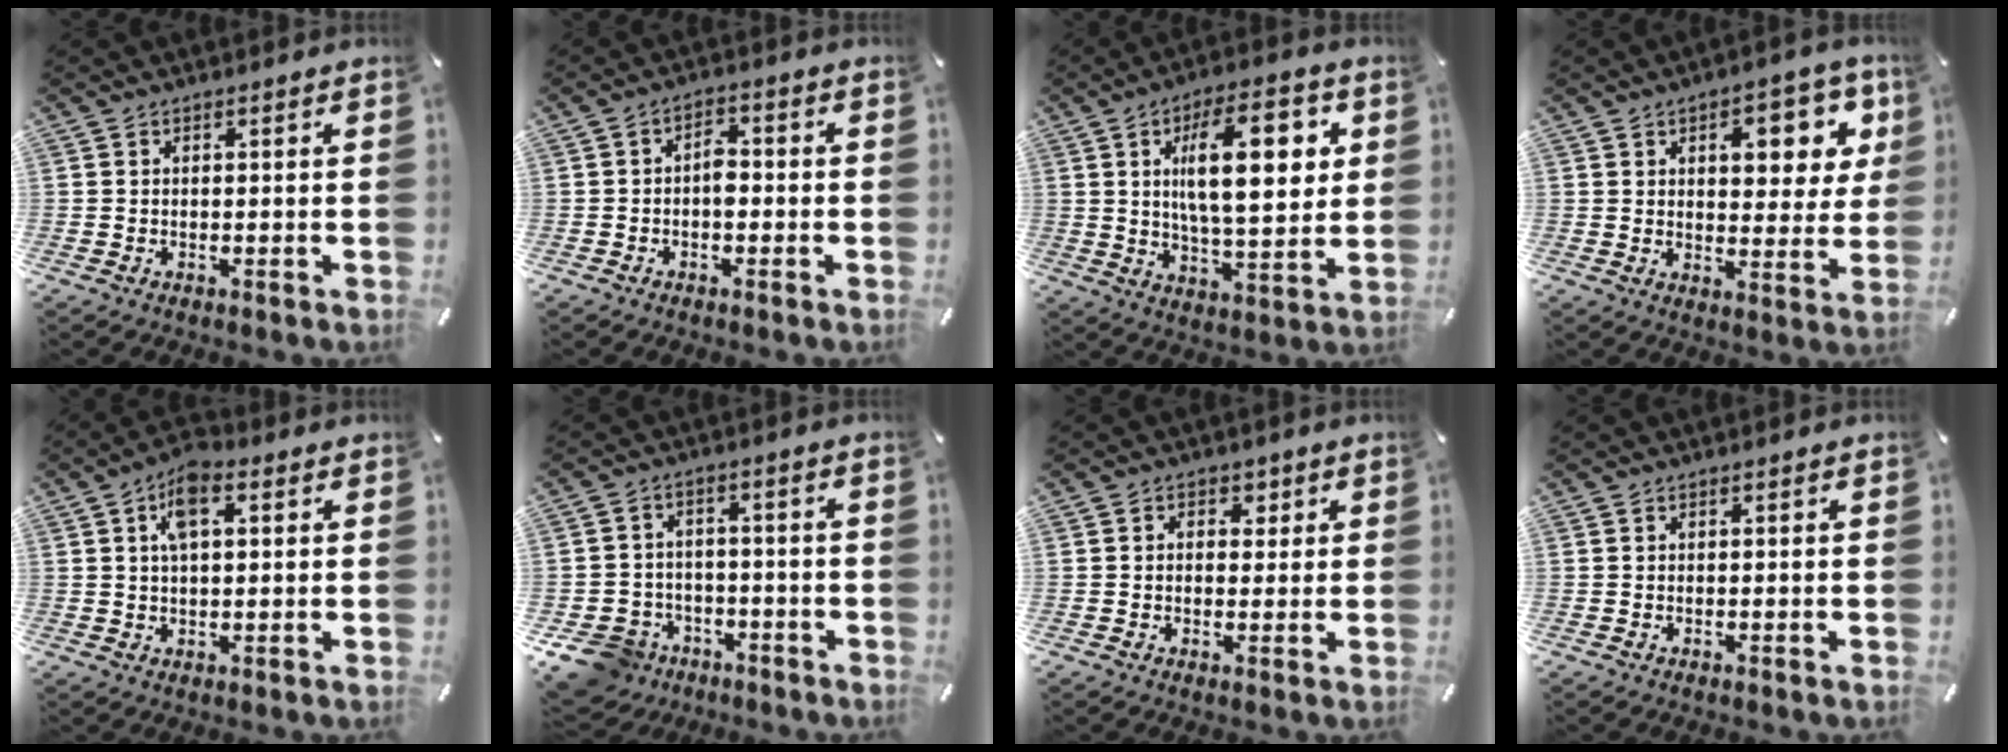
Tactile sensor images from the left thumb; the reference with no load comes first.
{"total": 3.7, "force": [-1.0, 2.3, 2.7], "torque": [-0.051, 0.011, -0.018]}
{"total": 18.9, "force": [5.4, 8.0, 16.3], "torque": [-0.266, 0.001, 0.078]}
{"total": 11.7, "force": [5.2, 6.3, 8.4], "torque": [-0.087, -0.025, 0.079]}
{"total": 6.8, "force": [2.4, 3.5, 5.3], "torque": [-0.088, 0.003, 0.037]}
{"total": 9.1, "force": [-5.2, 7.0, 2.3], "torque": [-0.061, 0.037, -0.094]}
{"total": 3.0, "force": [0.5, 2.5, 1.5], "torque": [-0.008, -0.001, 0.000]}
{"total": 0.0}